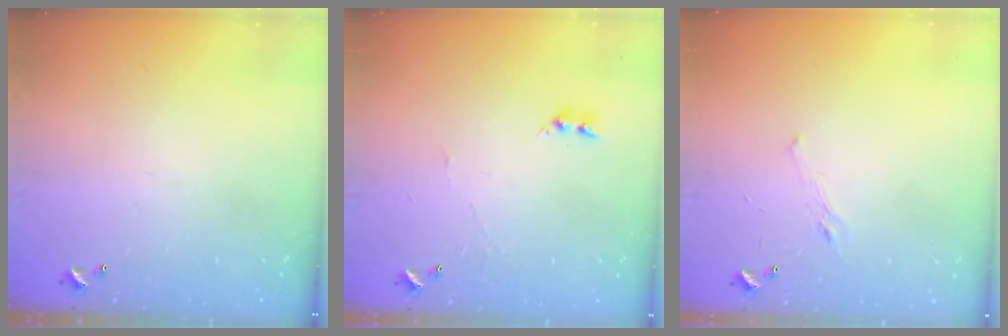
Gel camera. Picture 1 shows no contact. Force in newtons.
{"total": 4.2, "press": 4.2, "slide": 0.5}
{"total": 0.8, "press": 0.1, "slide": 0.8}